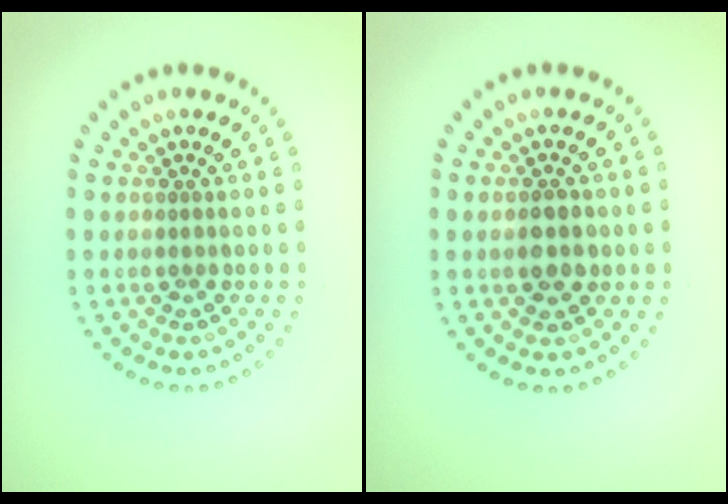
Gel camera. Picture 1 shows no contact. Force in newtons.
{"total": 2.8, "press": 2.8, "slide": 0.1}